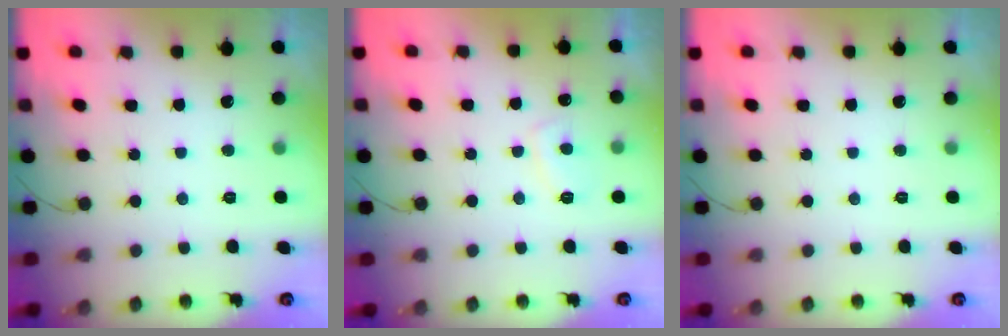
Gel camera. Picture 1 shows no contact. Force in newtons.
{"total": 3.5, "press": 3.4, "slide": 0.8}
{"total": 0.0}